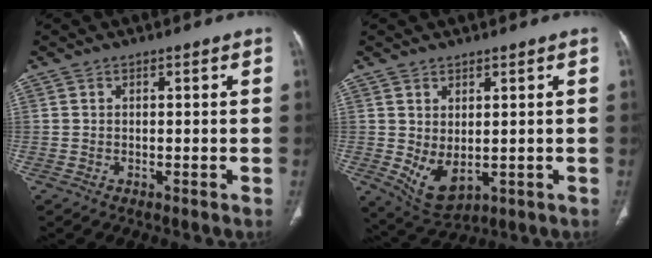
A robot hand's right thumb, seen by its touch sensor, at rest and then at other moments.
{"total": 6.6, "force": [-0.3, 3.7, 5.5], "torque": [-0.091, -0.010, 0.021]}